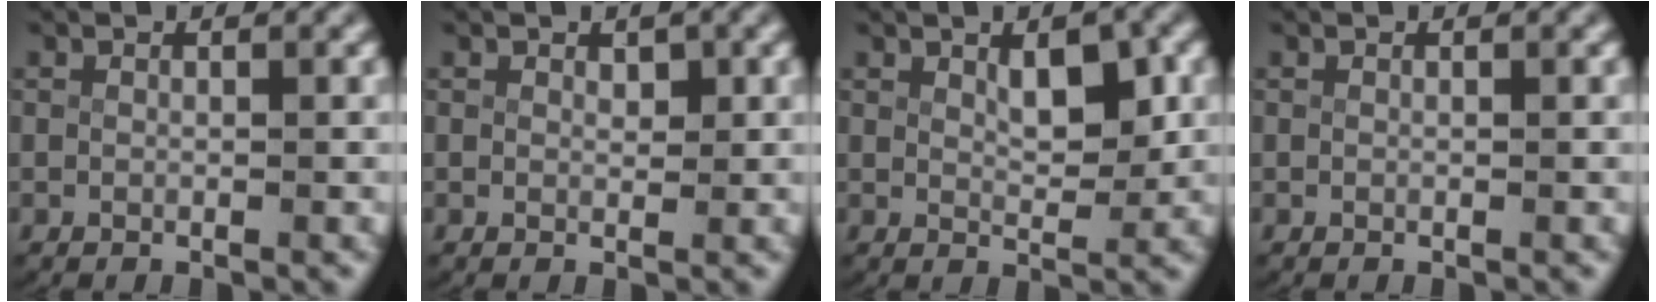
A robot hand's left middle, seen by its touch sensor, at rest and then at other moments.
{"total": 0.7, "force": [0.5, 0.4, 0.4], "torque": [-0.004, -0.012, 0.014]}
{"total": 3.1, "force": [1.2, 1.1, 2.6], "torque": [-0.042, -0.015, 0.025]}
{"total": 0.0}